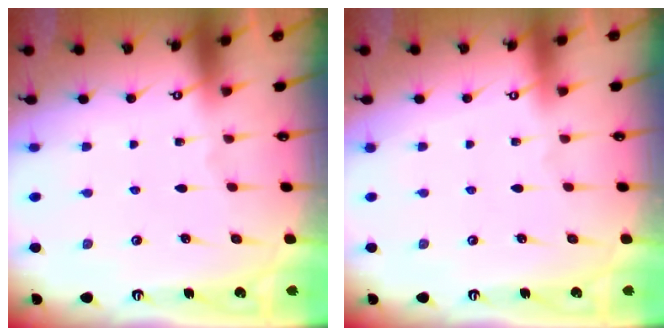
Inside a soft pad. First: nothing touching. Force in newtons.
{"total": 3.9, "press": 3.9, "slide": 0.1}